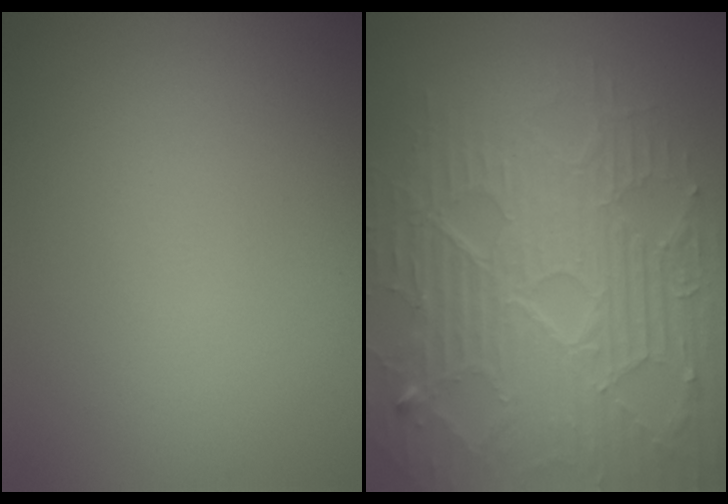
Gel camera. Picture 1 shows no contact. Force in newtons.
{"total": 9.0, "press": 6.5, "slide": 6.3}